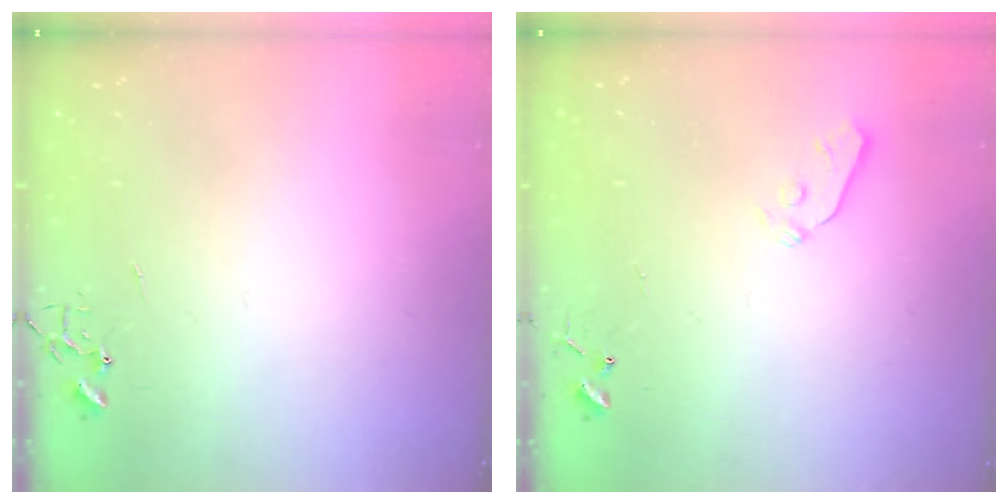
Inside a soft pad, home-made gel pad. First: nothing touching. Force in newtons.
{"total": 4.1, "press": 4.0, "slide": 0.6}